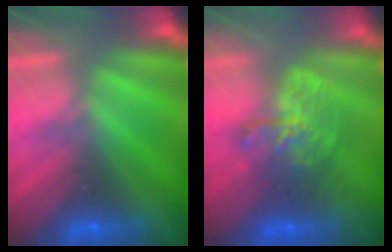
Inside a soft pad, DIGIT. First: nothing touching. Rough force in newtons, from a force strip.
{"total": 10.0}